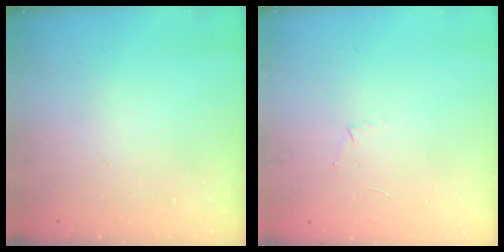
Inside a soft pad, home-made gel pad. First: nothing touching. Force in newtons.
{"total": 3.2, "press": 3.1, "slide": 0.8}